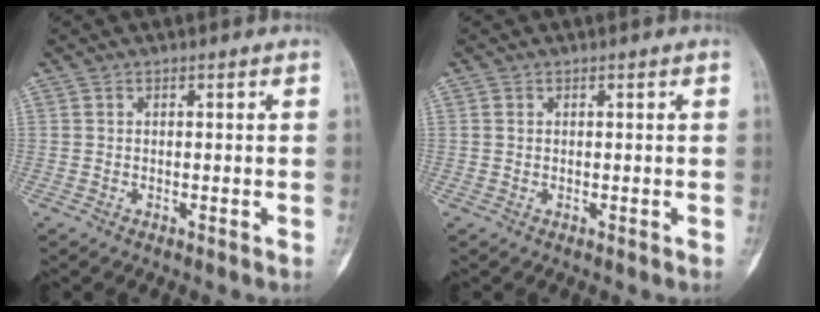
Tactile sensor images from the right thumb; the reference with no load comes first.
{"total": 0.6, "force": [0.2, 0.4, 0.3], "torque": [-0.006, 0.003, 0.004]}